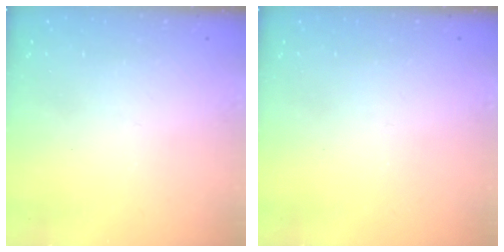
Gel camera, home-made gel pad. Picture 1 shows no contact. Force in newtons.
{"total": 0.0}